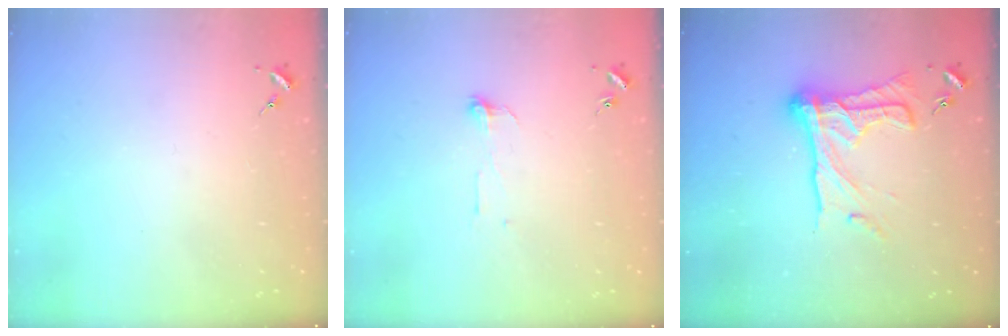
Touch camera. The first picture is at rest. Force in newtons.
{"total": 5.1, "press": 5.0, "slide": 0.5}
{"total": 18.1, "press": 18.0, "slide": 1.3}